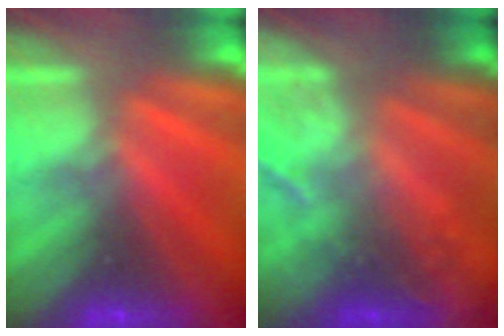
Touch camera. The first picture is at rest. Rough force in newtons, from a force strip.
{"total": 2.2}